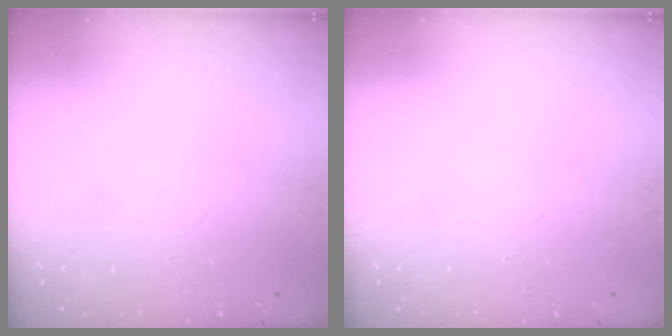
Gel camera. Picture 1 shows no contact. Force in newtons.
{"total": 0.0}